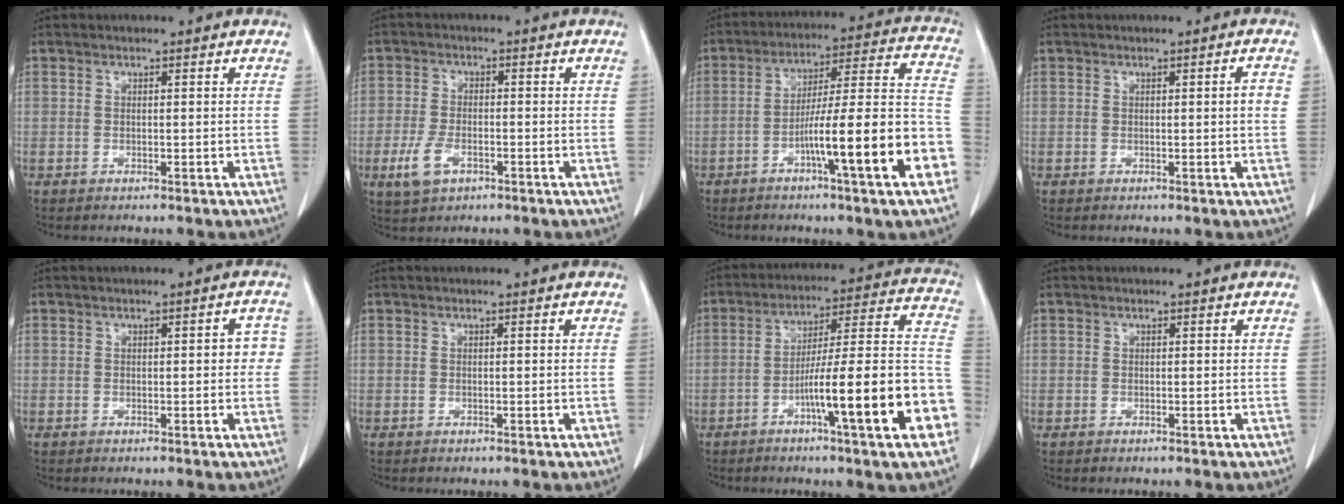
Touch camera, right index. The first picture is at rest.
{"total": 5.1, "force": [-2.3, 2.7, 3.6], "torque": [-0.082, -0.005, -0.040]}
{"total": 17.7, "force": [-6.9, 0.2, 16.4], "torque": [-0.212, 0.018, -0.101]}
{"total": 2.1, "force": [0.3, 0.6, 2.0], "torque": [-0.021, 0.004, 0.004]}
{"total": 2.4, "force": [0.1, 1.1, 2.1], "torque": [-0.015, 0.012, -0.001]}
{"total": 0.0}
{"total": 19.7, "force": [-7.4, 0.8, 18.2], "torque": [-0.214, 0.018, -0.108]}
{"total": 0.0}